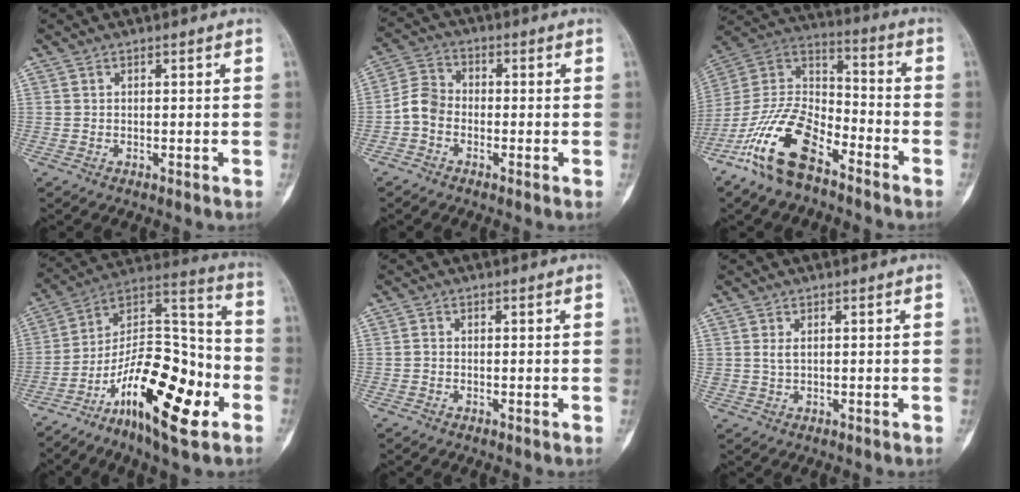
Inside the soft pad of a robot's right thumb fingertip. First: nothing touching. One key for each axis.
{"total": 5.1, "fx": -1.7, "fy": 3.8, "fz": 3.0, "tx": -0.051, "ty": 0.019, "tz": -0.046}
{"total": 18.0, "fx": -11.1, "fy": 8.2, "fz": 11.5, "tx": -0.220, "ty": 0.068, "tz": -0.212}
{"total": 23.4, "fx": -10.2, "fy": 8.6, "fz": 19.2, "tx": -0.306, "ty": 0.065, "tz": -0.170}
{"total": 0.7, "fx": -0.2, "fy": 0.4, "fz": 0.5, "tx": -0.008, "ty": -0.003, "tz": -0.007}
{"total": 1.4, "fx": 0.3, "fy": 0.7, "fz": 1.2, "tx": -0.025, "ty": 0.001, "tz": 0.011}